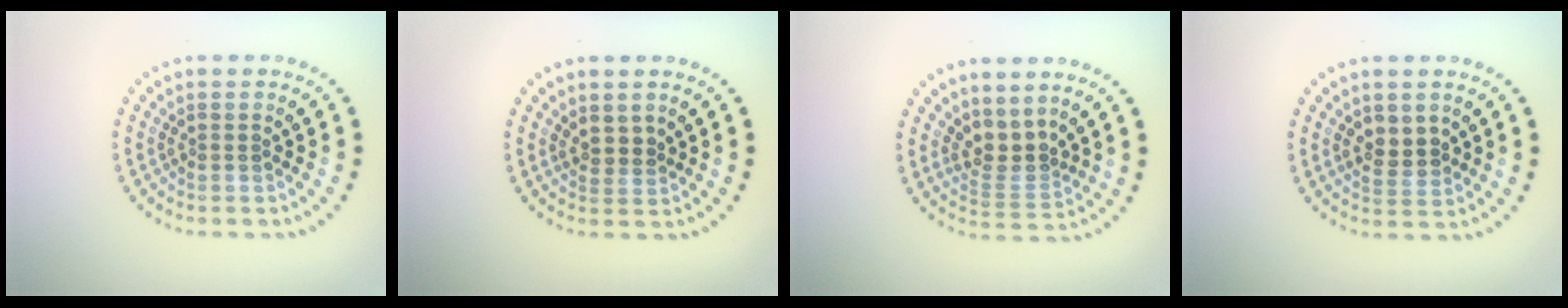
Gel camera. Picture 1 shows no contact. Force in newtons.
{"total": 1.5, "press": 1.2, "slide": 1.0}
{"total": 2.7, "press": 1.9, "slide": 2.0}
{"total": 2.4, "press": 2.3, "slide": 0.8}